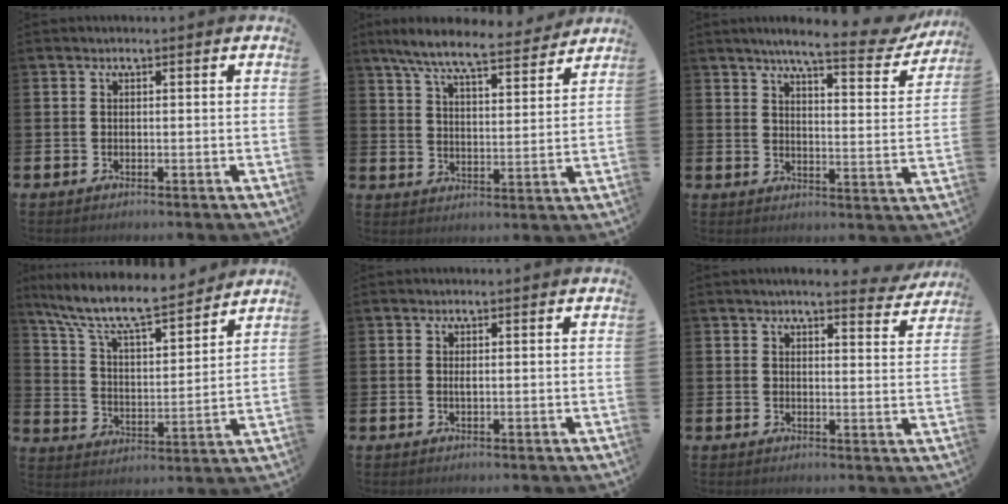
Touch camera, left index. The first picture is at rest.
{"total": 8.4, "force": [7.6, 1.2, 3.4], "torque": [-0.088, -0.042, 0.134]}
{"total": 7.2, "force": [6.2, 0.8, 3.4], "torque": [-0.060, -0.038, 0.099]}
{"total": 10.0, "force": [9.0, 1.8, 4.0], "torque": [-0.112, -0.060, 0.154]}
{"total": 0.5, "force": [0.1, 0.1, 0.5], "torque": [-0.012, 0.000, 0.003]}
{"total": 4.4, "force": [4.2, 0.4, 1.2], "torque": [-0.009, -0.026, 0.070]}